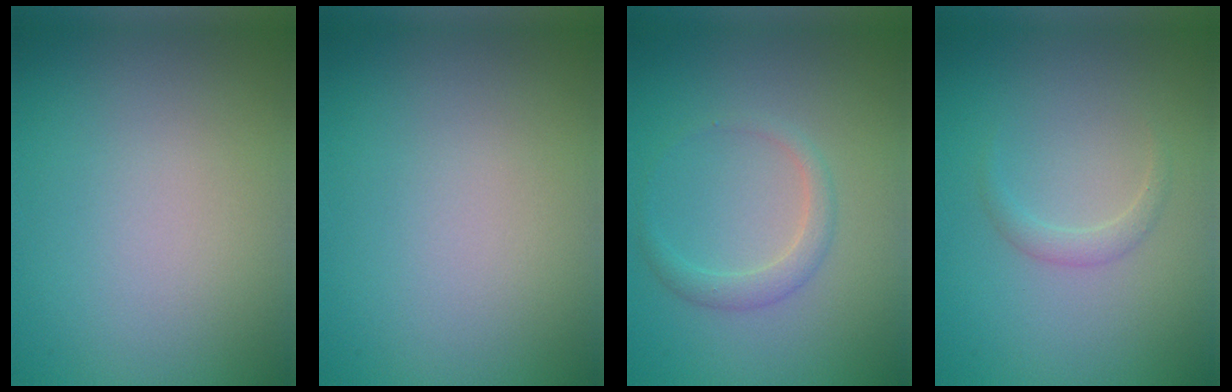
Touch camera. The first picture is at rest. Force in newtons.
{"total": 0.0}
{"total": 1.8, "press": 1.8, "slide": 0.0}
{"total": 1.1, "press": 1.1, "slide": 0.1}